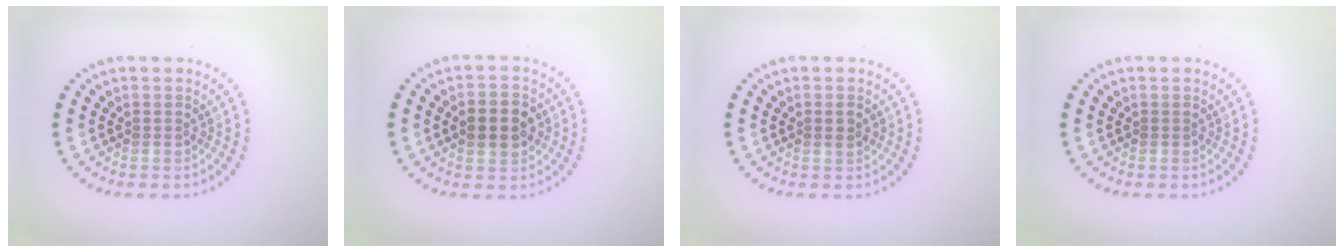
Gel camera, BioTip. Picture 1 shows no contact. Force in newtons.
{"total": 4.3, "press": 4.3, "slide": 0.1}
{"total": 1.0, "press": 1.0, "slide": 0.1}
{"total": 0.0}